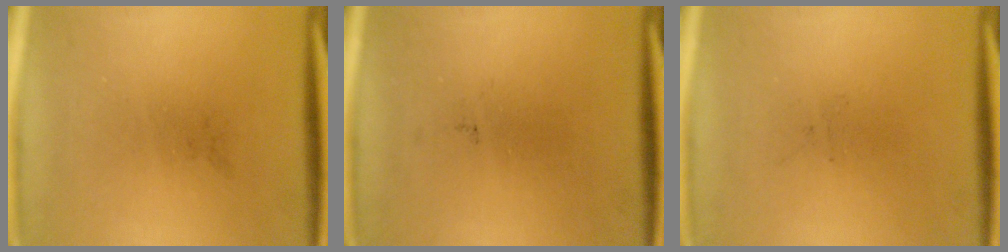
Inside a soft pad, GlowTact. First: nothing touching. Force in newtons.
{"total": 0.0}
{"total": 0.0}